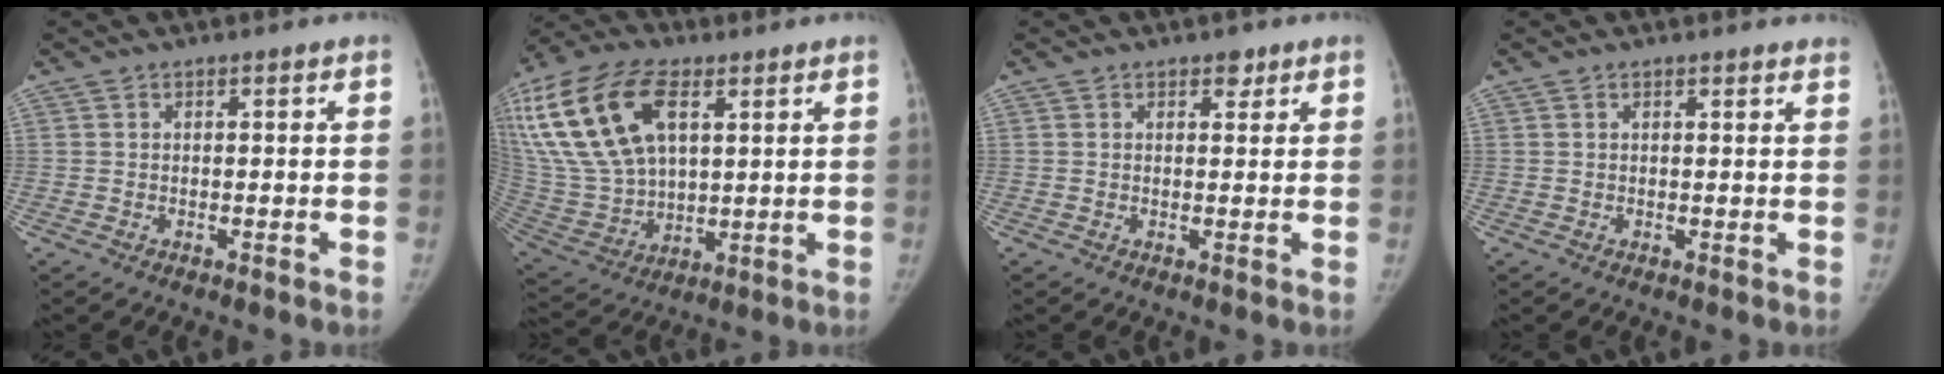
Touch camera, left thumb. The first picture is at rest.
{"total": 25.0, "force": [9.5, 14.2, 18.2], "torque": [-0.385, -0.003, 0.186]}
{"total": 1.9, "force": [1.2, 1.1, 0.8], "torque": [0.002, -0.006, 0.014]}
{"total": 1.5, "force": [1.5, 0.3, 0.2], "torque": [0.001, -0.006, 0.009]}